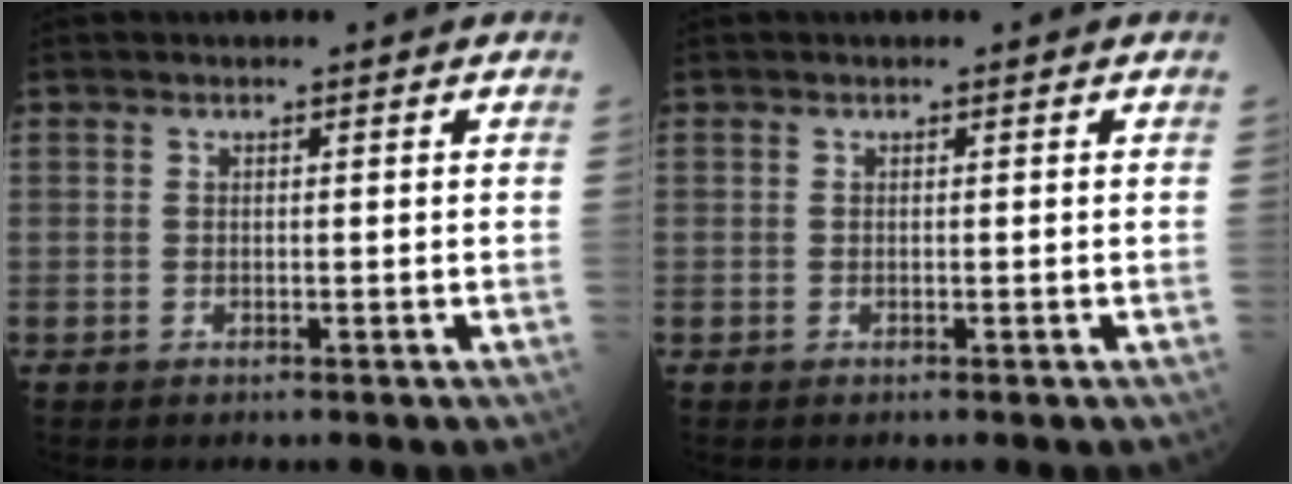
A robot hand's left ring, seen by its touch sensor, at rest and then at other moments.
{"total": 0.0}